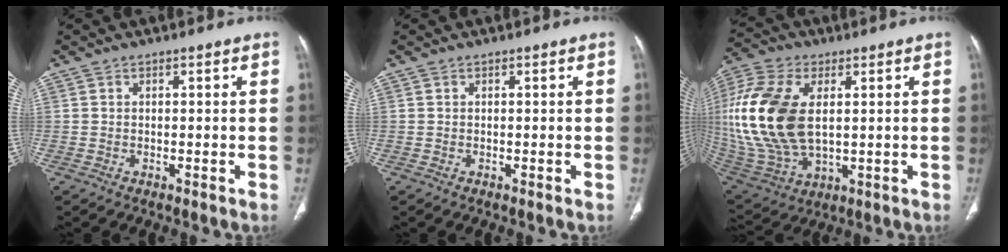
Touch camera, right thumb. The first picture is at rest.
{"total": 0.0}
{"total": 22.5, "force": [2.9, 12.9, 18.2], "torque": [-0.409, -0.014, 0.061]}